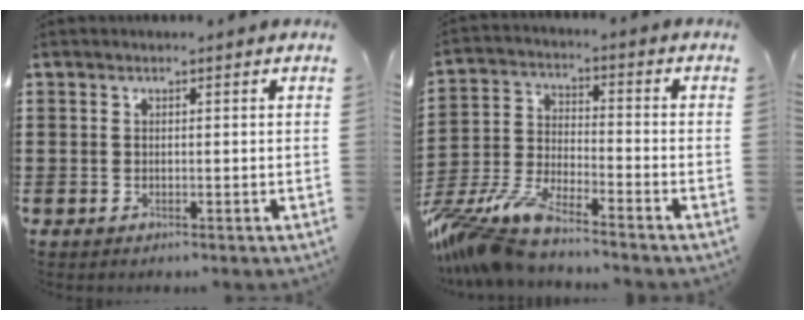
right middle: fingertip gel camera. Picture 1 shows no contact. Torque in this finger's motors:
{"motor_torque": [2.14, 0.00, 0.36, 0.21]}